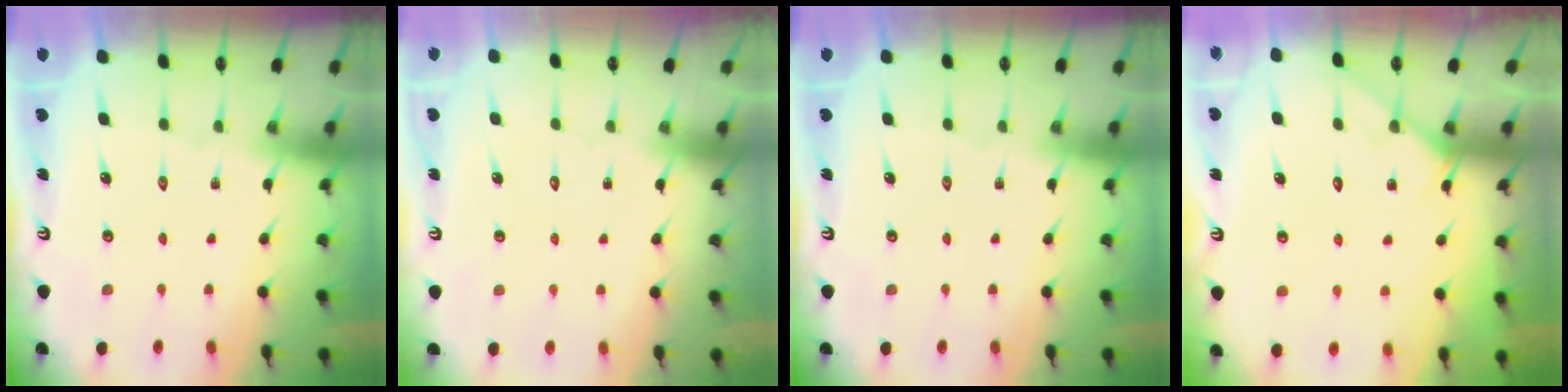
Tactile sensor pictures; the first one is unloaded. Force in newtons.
{"total": 1.8, "press": 1.8, "slide": 0.0}
{"total": 0.0}
{"total": 5.4, "press": 5.4, "slide": 0.3}